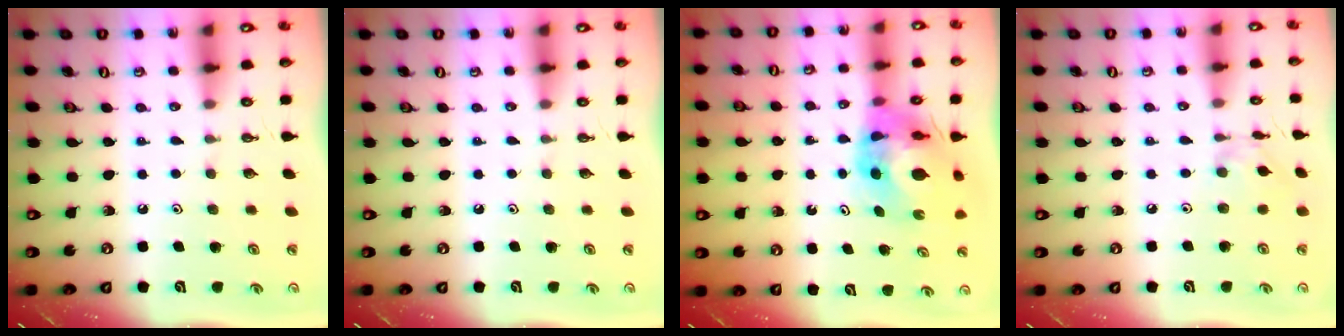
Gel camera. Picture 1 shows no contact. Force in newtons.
{"total": 0.0}
{"total": 10.1, "press": 10.0, "slide": 1.1}
{"total": 2.4, "press": 2.4, "slide": 0.2}